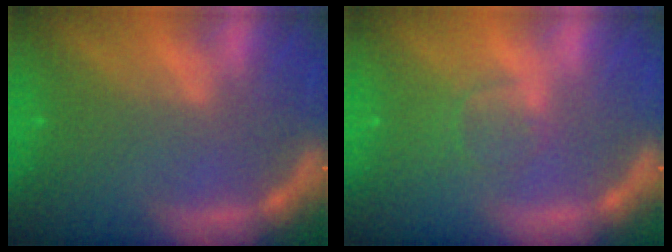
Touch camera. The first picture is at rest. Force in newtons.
{"total": 1.9}